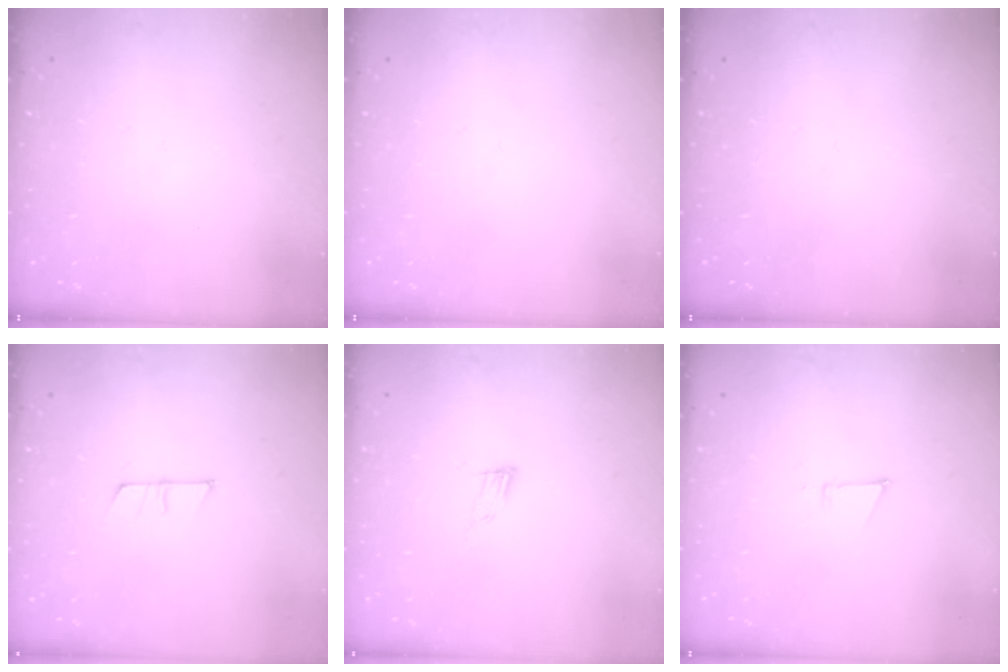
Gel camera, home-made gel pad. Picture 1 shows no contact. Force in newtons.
{"total": 0.0}
{"total": 0.0}
{"total": 7.1, "press": 7.1, "slide": 0.6}
{"total": 4.6, "press": 4.6, "slide": 0.4}
{"total": 4.3, "press": 4.2, "slide": 0.7}